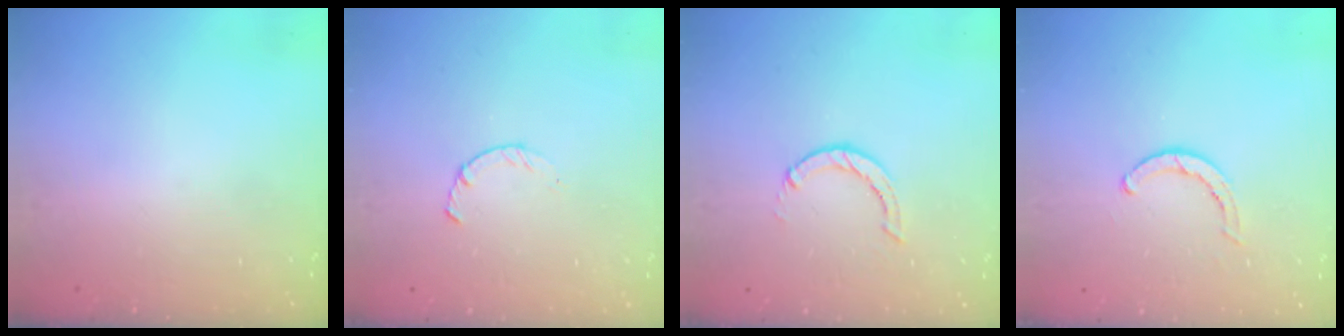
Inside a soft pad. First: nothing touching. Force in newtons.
{"total": 2.4, "press": 2.3, "slide": 0.4}
{"total": 0.6, "press": 0.6, "slide": 0.2}
{"total": 2.8, "press": 2.8, "slide": 0.2}